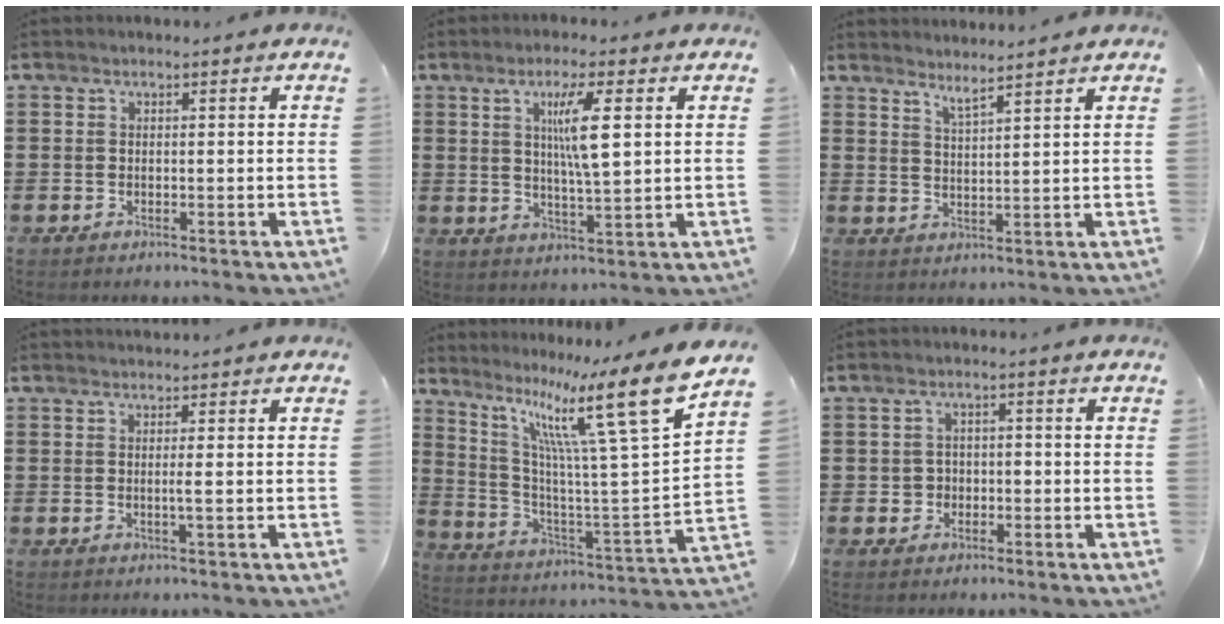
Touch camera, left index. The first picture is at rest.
{"total": 7.2, "force": [2.3, 1.2, 6.8], "torque": [-0.120, -0.002, 0.031]}
{"total": 2.8, "force": [2.7, -0.6, 0.6], "torque": [-0.020, -0.011, 0.050]}
{"total": 1.5, "force": [0.2, -0.3, 1.5], "torque": [-0.026, -0.007, 0.004]}
{"total": 16.8, "force": [10.0, 2.1, 13.3], "torque": [-0.246, -0.071, 0.146]}
{"total": 2.2, "force": [-0.6, 2.0, 0.7], "torque": [-0.022, 0.004, -0.016]}